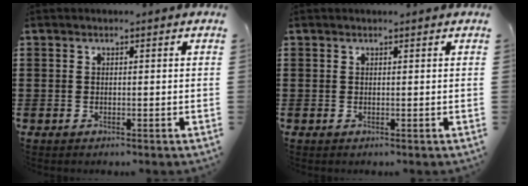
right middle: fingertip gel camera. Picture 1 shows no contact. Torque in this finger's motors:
{"motor_torque": [-0.07, -0.14, -0.04, -0.01]}